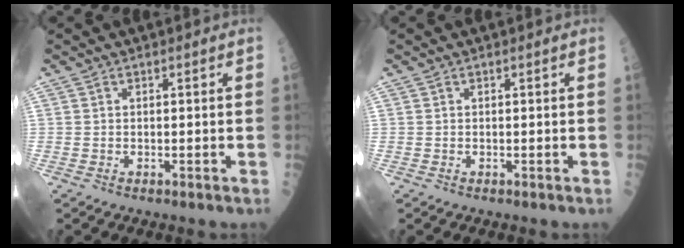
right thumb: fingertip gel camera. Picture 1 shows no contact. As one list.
[{"total": 0.0}]